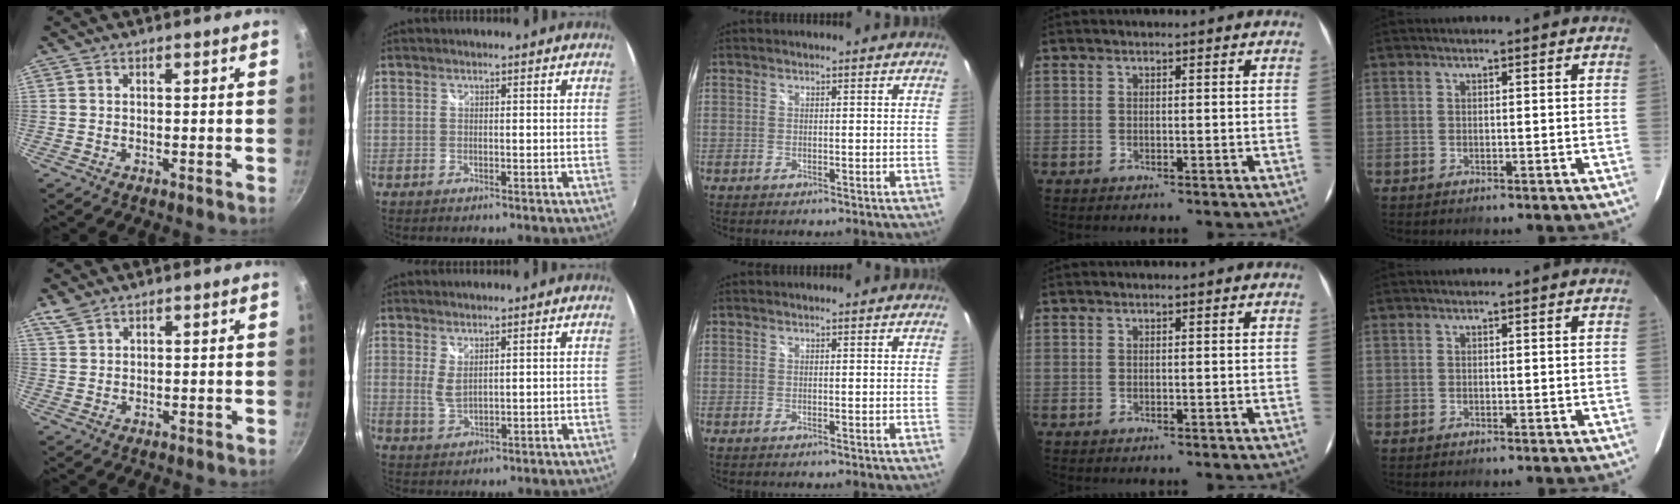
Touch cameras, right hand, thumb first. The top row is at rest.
{"thumb": {"total": 2.7, "force": [2.2, 1.3, 1.1], "torque": [-0.023, -0.002, 0.050]}, "index": {"total": 2.9, "force": [1.3, 1.1, 2.4], "torque": [-0.045, -0.006, 0.024]}}